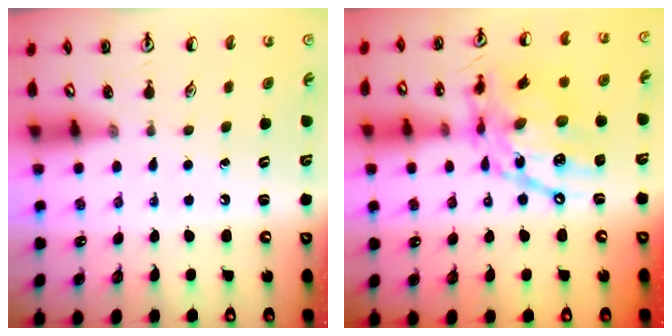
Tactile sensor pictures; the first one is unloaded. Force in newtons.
{"total": 18.2, "press": 18.1, "slide": 1.4}